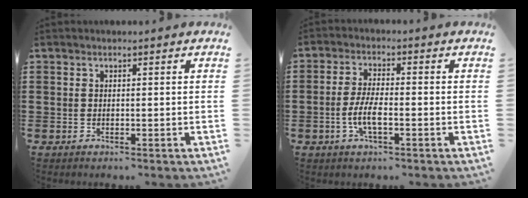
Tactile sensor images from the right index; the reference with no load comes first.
{"total": 4.8, "force": [-1.6, 1.3, 4.3], "torque": [-0.100, -0.005, -0.038]}